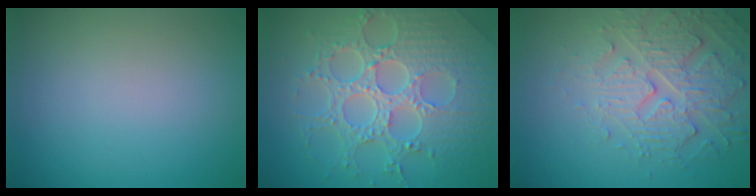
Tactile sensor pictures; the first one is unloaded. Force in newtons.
{"total": 8.2, "press": 6.0, "slide": 5.6}
{"total": 4.8, "press": 4.0, "slide": 2.6}